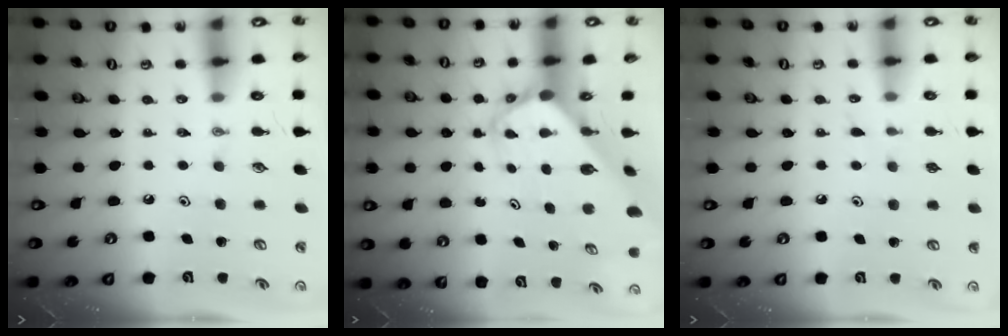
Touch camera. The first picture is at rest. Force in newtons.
{"total": 3.0, "press": 2.9, "slide": 0.4}
{"total": 3.9, "press": 3.9, "slide": 0.4}